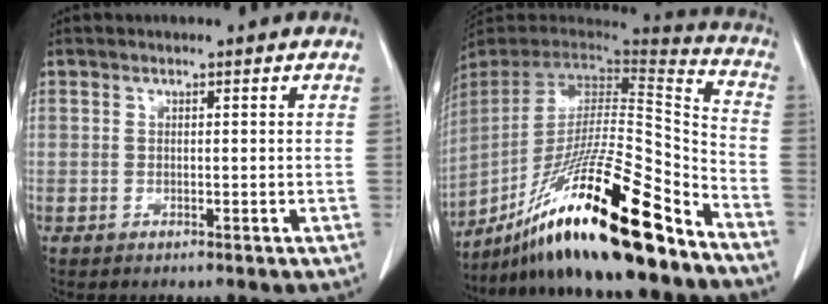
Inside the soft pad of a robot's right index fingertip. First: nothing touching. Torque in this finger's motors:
{"motor_torque": [2.13, 0.00, 1.05, 0.21]}